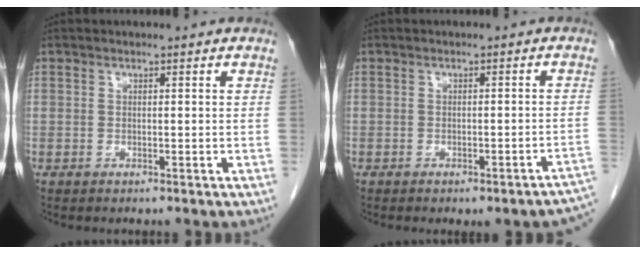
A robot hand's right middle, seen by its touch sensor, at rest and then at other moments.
{"total": 7.1, "force": [-5.8, 1.0, 3.9], "torque": [-0.034, 0.001, -0.064]}